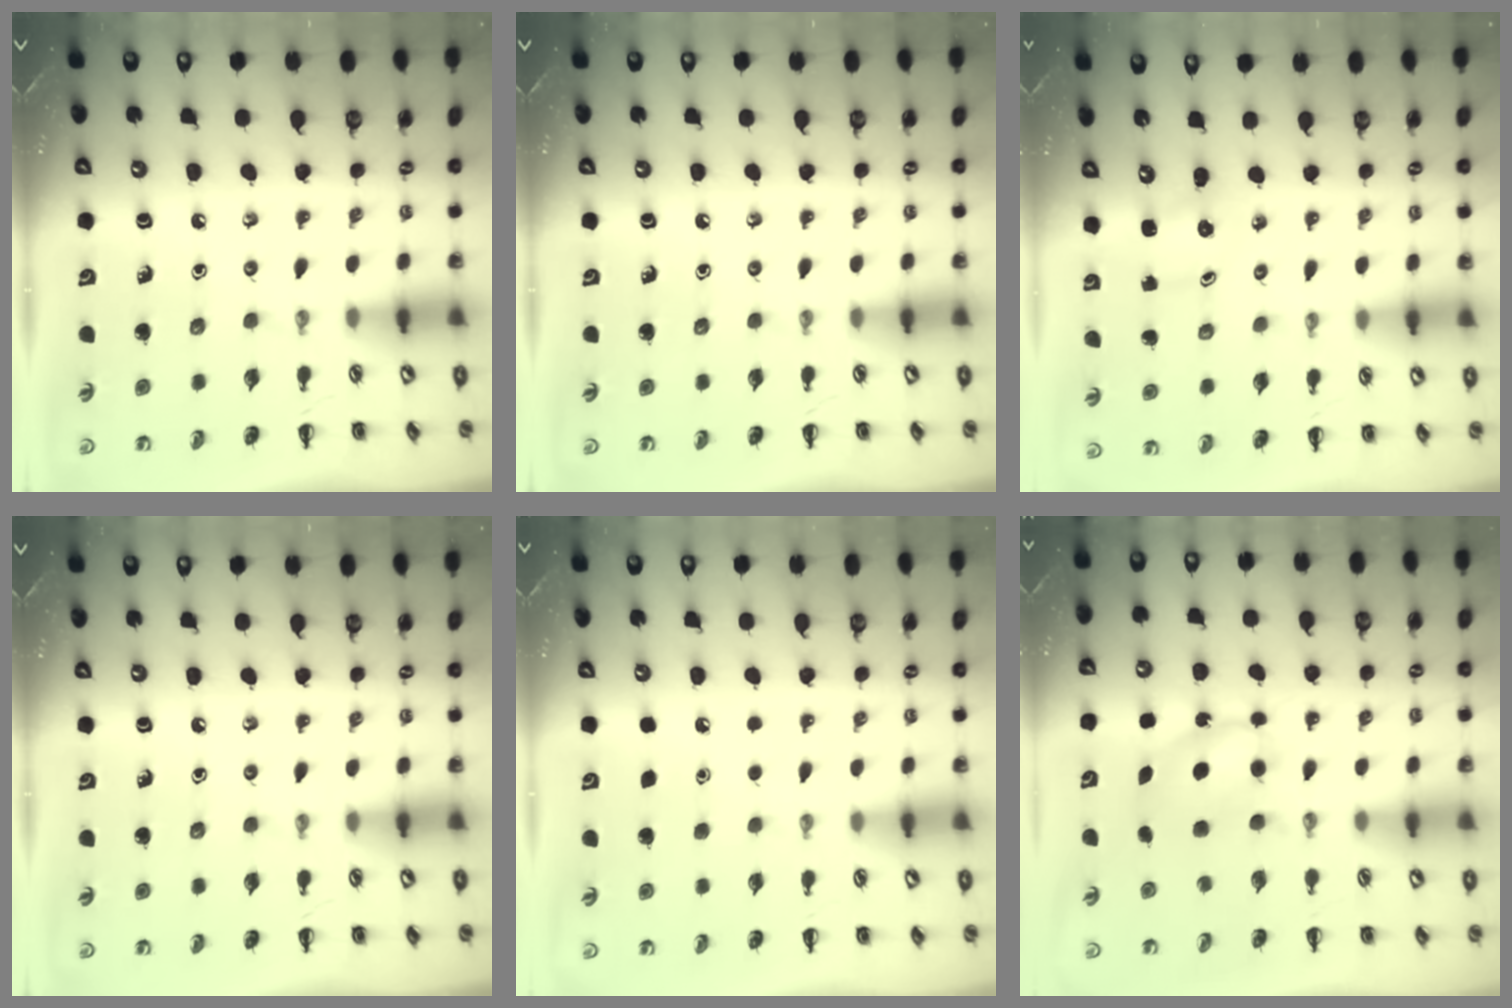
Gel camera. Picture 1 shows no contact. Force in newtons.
{"total": 0.0}
{"total": 2.2, "press": 2.1, "slide": 0.8}
{"total": 0.0}
{"total": 1.6, "press": 1.6, "slide": 0.1}
{"total": 5.8, "press": 5.6, "slide": 1.6}